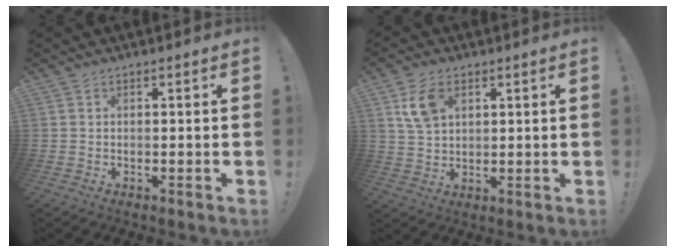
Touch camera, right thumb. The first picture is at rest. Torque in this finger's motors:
{"motor_torque": [-0.01, 0.03, 0.04, 0.04, 0.06]}